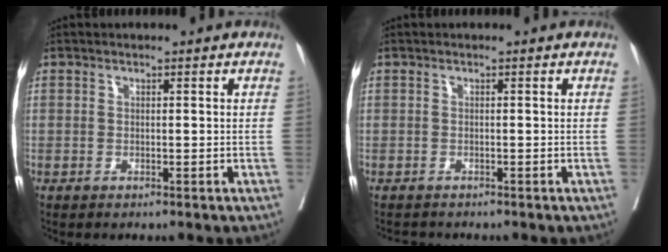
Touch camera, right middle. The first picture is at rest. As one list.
[{"total": 1.1, "force": [-1.0, 0.3, -0.2], "torque": [-0.006, -0.007, -0.017]}]